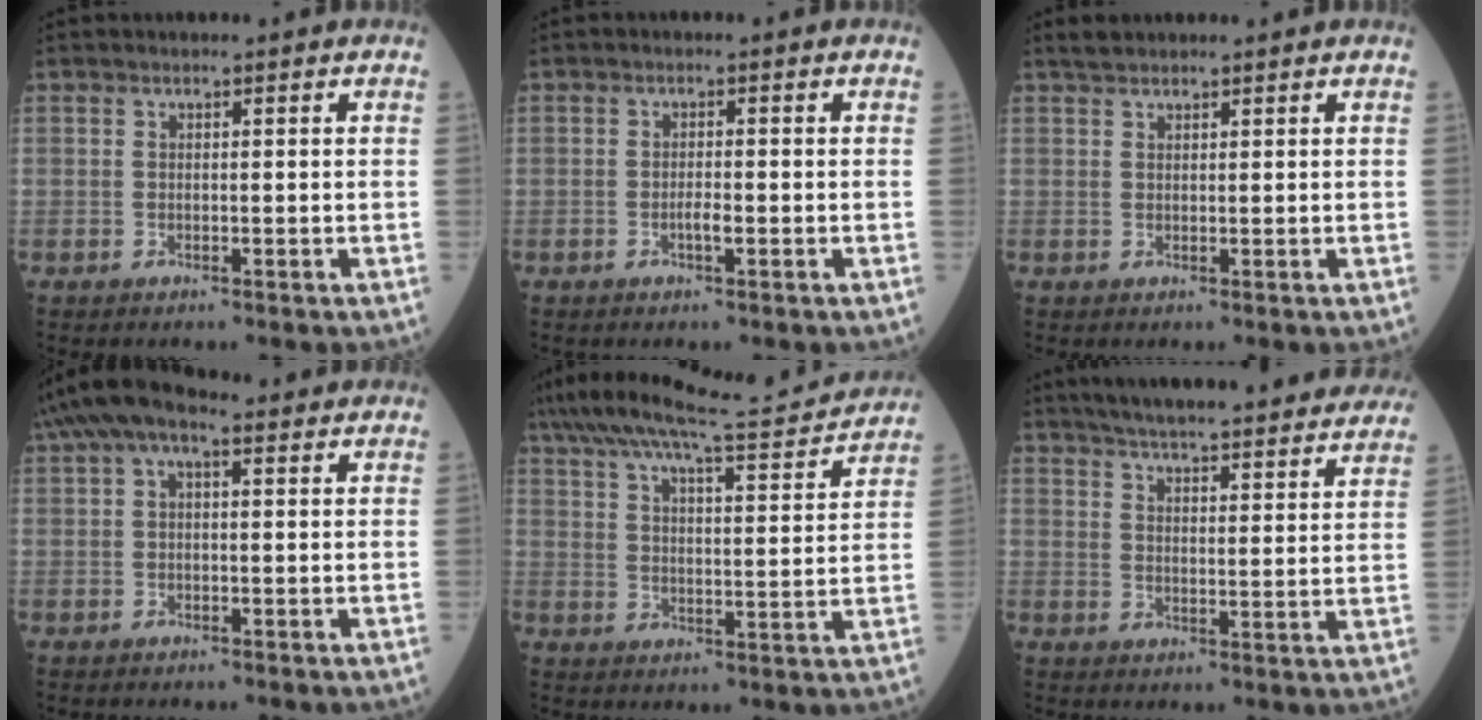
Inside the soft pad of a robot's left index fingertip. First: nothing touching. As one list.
[{"total": 1.5, "force": [-0.6, 0.2, 1.4], "torque": [-0.028, 0.001, -0.010]}, {"total": 1.9, "force": [1.8, 0.4, 0.5], "torque": [-0.013, 0.014, 0.034]}, {"total": 6.9, "force": [3.9, 2.7, 5.1], "torque": [-0.107, 0.047, 0.065]}, {"total": 16.9, "force": [15.8, 0.2, 6.1], "torque": [-0.115, -0.002, 0.230]}, {"total": 26.9, "force": [24.2, 3.4, 11.2], "torque": [-0.172, -0.013, 0.307]}]